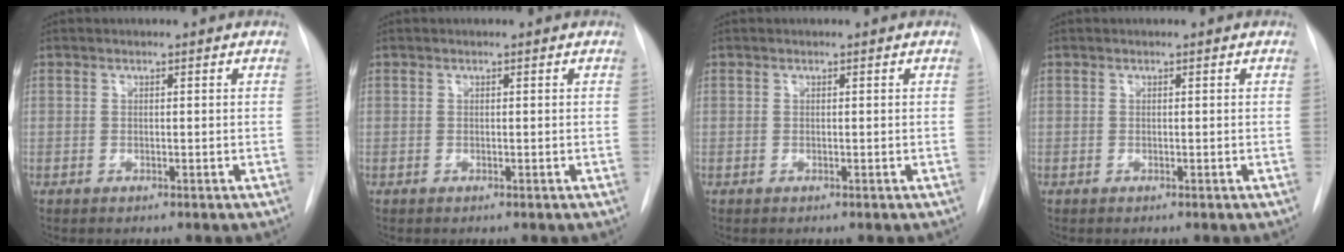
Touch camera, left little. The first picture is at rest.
{"total": 0.0}
{"total": 0.0}
{"total": 0.0}